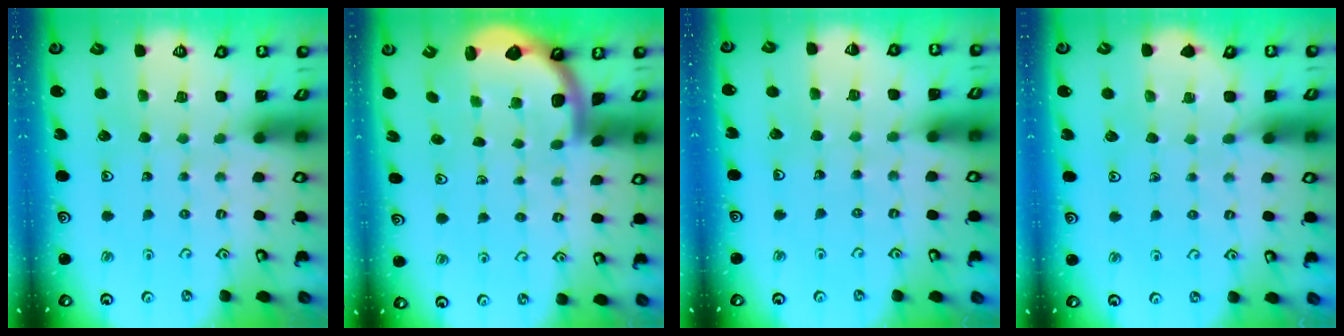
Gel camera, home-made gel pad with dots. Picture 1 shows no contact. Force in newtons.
{"total": 2.2, "press": 2.2, "slide": 0.3}
{"total": 2.3, "press": 2.3, "slide": 0.2}
{"total": 4.6, "press": 4.6, "slide": 0.6}